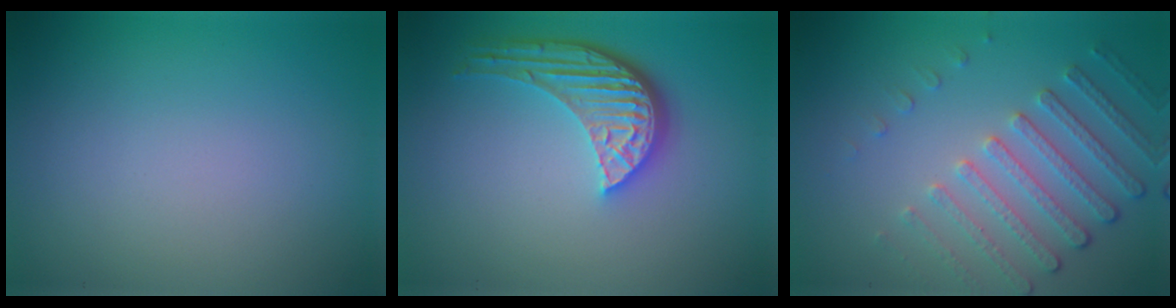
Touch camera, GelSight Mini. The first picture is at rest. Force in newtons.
{"total": 5.2, "press": 3.9, "slide": 3.5}
{"total": 4.5, "press": 3.5, "slide": 2.9}